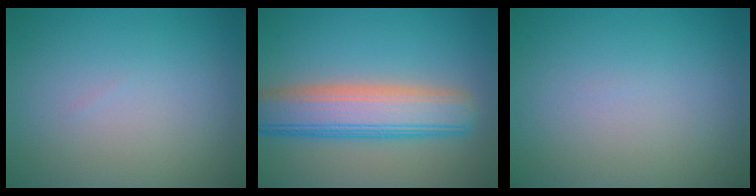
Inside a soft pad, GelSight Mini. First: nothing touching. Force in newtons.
{"total": 7.6, "press": 7.6, "slide": 0.5}
{"total": 0.0}